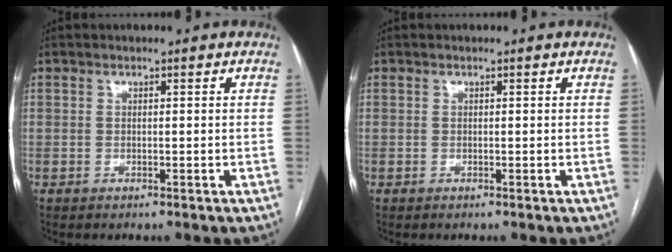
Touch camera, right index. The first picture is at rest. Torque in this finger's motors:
{"motor_torque": [0.00, 0.00, 0.00, 0.00]}